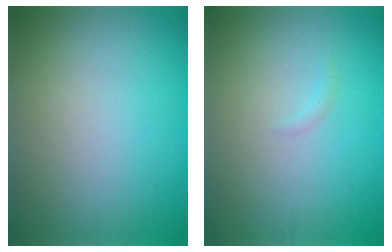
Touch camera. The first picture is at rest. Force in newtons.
{"total": 0.5, "press": 0.5, "slide": 0.1}